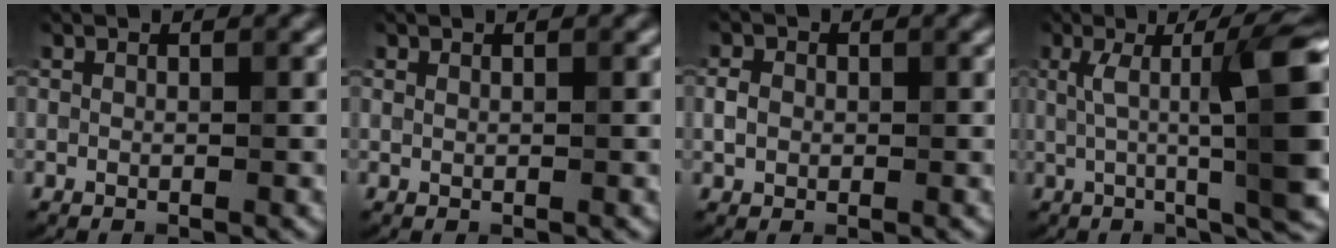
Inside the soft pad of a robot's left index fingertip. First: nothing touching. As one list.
[{"total": 0.0}, {"total": 1.4, "force": [-0.4, 1.2, 0.4], "torque": [-0.013, -0.002, -0.012]}, {"total": 11.2, "force": [0.8, 2.2, 11.0], "torque": [-0.141, 0.002, 0.017]}]